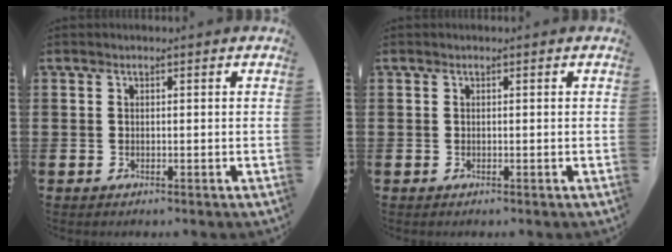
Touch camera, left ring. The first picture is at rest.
{"total": 0.0}